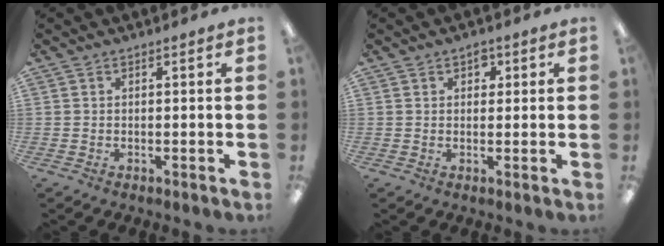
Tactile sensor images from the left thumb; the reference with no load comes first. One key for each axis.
{"total": 2.4, "fx": 1.3, "fy": 1.8, "fz": 1.0, "tx": 0.003, "ty": -0.005, "tz": 0.017}